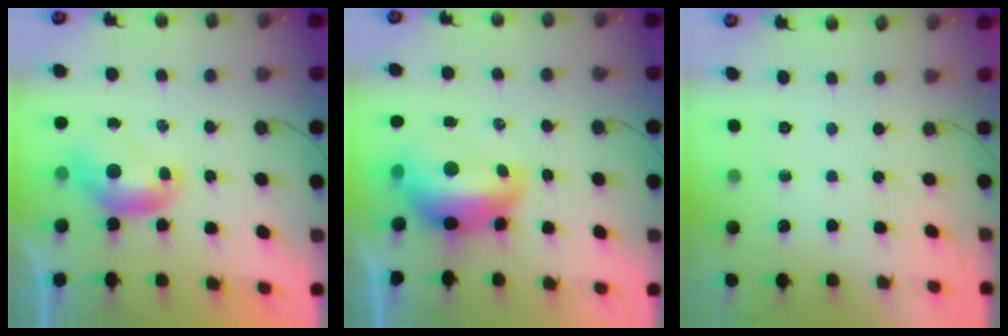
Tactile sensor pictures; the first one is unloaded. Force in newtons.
{"total": 5.8, "press": 5.7, "slide": 1.4}
{"total": 0.0}